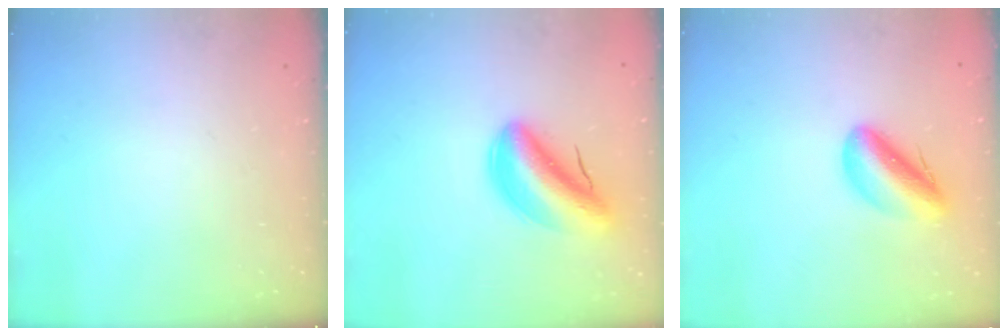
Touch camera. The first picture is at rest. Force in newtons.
{"total": 7.0, "press": 6.6, "slide": 2.6}
{"total": 10.1, "press": 9.6, "slide": 3.0}